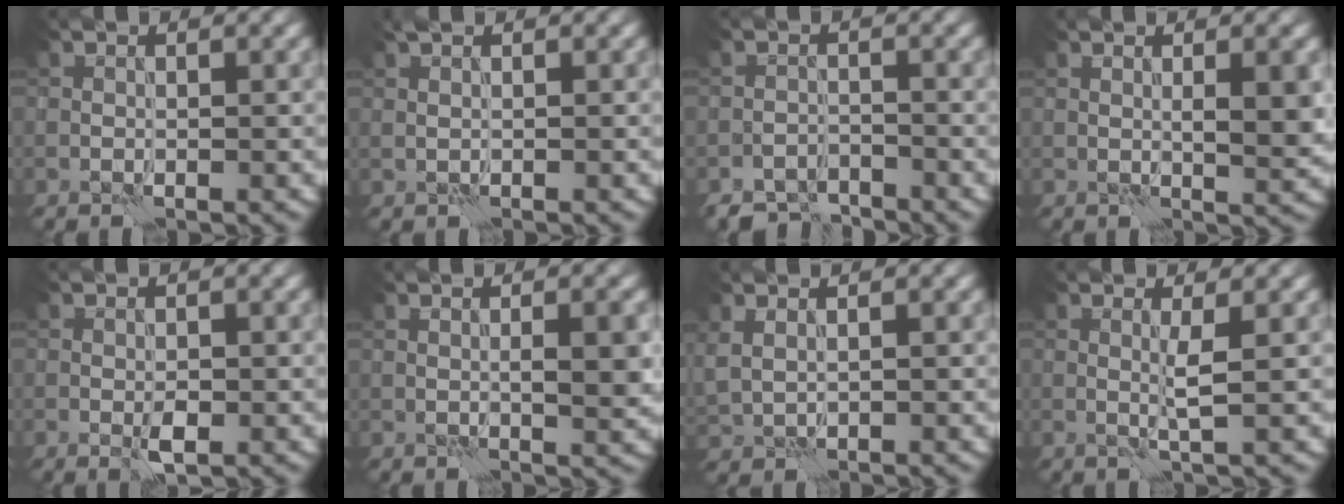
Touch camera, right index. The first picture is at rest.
{"total": 0.8, "force": [0.6, 0.1, 0.5], "torque": [-0.018, 0.004, 0.010]}
{"total": 3.1, "force": [-3.0, 0.8, 0.2], "torque": [0.004, 0.000, -0.059]}
{"total": 3.2, "force": [0.4, 0.6, 3.1], "torque": [-0.050, -0.002, 0.008]}
{"total": 1.5, "force": [-0.4, 0.6, 1.3], "torque": [-0.022, 0.001, -0.008]}
{"total": 2.9, "force": [0.1, 0.6, 2.9], "torque": [-0.049, 0.000, 0.003]}
{"total": 1.6, "force": [0.8, 0.8, 1.1], "torque": [-0.031, 0.001, 0.024]}
{"total": 1.6, "force": [0.3, -0.1, 1.6], "torque": [-0.037, 0.000, 0.003]}